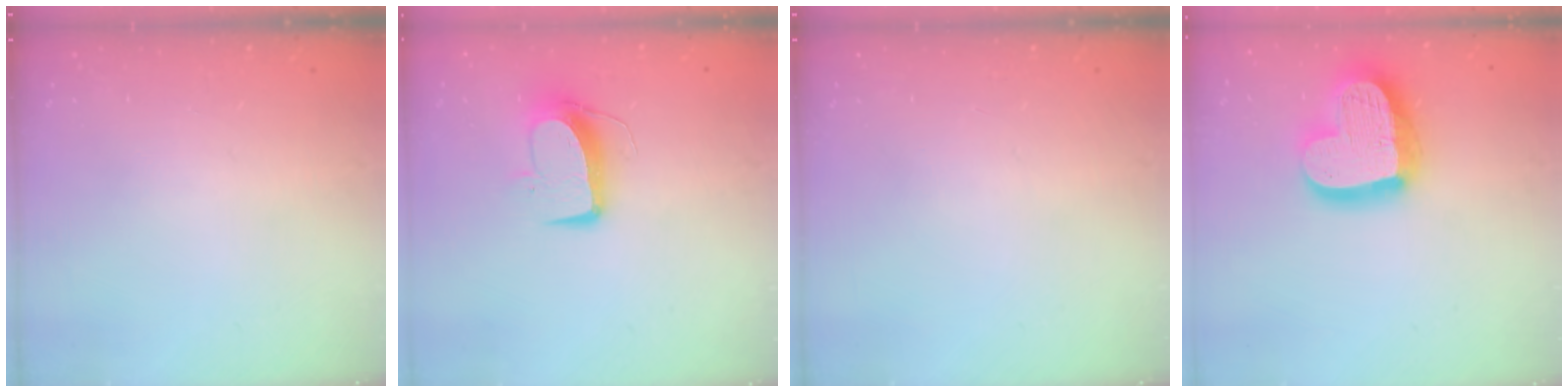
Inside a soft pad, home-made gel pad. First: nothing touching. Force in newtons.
{"total": 9.9, "press": 9.8, "slide": 1.0}
{"total": 0.0}
{"total": 21.7, "press": 21.6, "slide": 2.0}